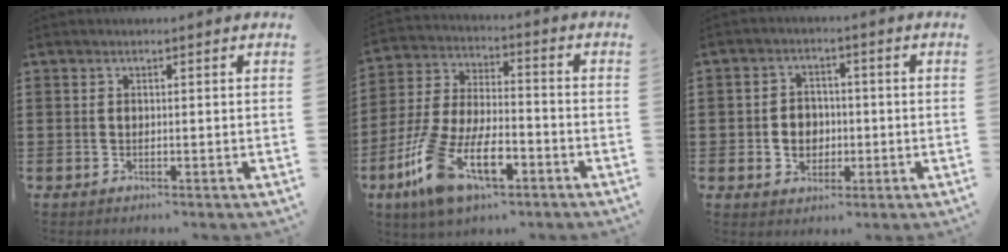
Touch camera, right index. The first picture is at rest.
{"total": 13.8, "force": [-6.5, 6.2, 10.4], "torque": [-0.235, 0.004, -0.124]}
{"total": 4.2, "force": [-0.7, 3.7, 1.9], "torque": [-0.039, 0.005, -0.017]}